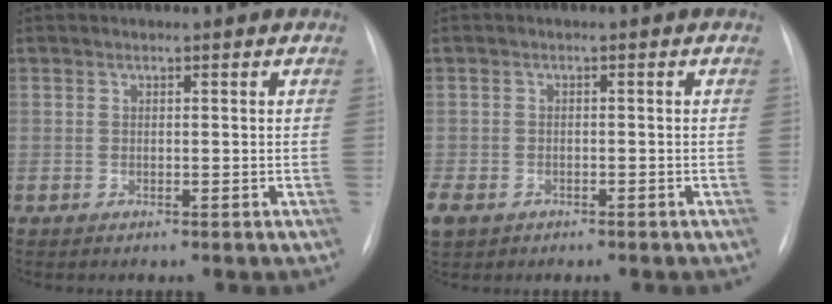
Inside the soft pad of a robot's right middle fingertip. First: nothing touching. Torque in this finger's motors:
{"motor_torque": [0.39, -0.35, 0.16, 0.03]}